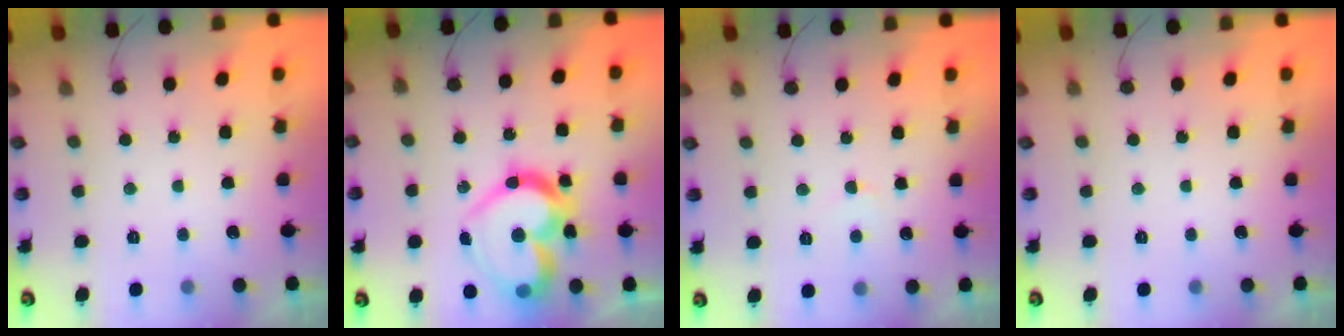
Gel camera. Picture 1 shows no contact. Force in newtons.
{"total": 21.0, "press": 21.0, "slide": 1.7}
{"total": 2.4, "press": 2.4, "slide": 0.2}
{"total": 0.0}